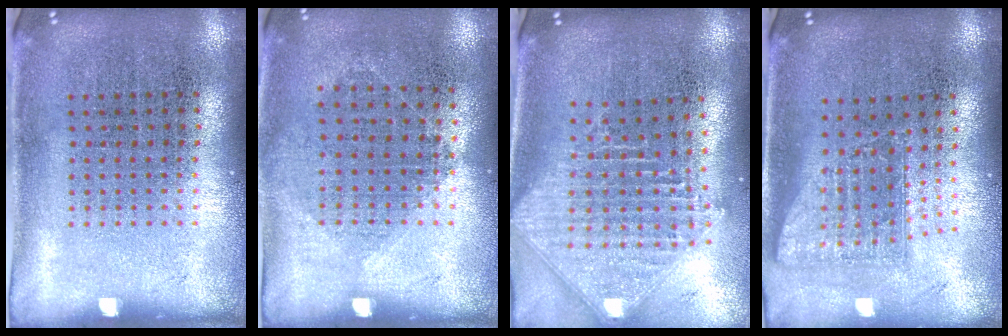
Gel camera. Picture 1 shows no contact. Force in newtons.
{"total": 1.0, "press": 0.9, "slide": 0.4}
{"total": 2.5, "press": 2.0, "slide": 1.6}
{"total": 1.6, "press": 1.3, "slide": 1.0}